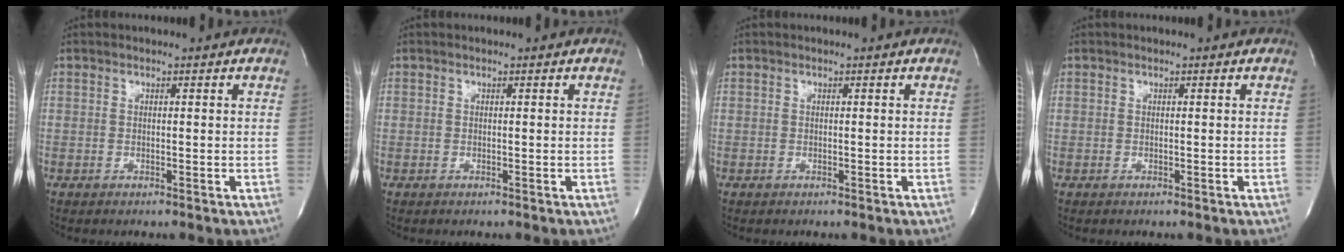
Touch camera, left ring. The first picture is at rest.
{"total": 0.0}
{"total": 0.0}
{"total": 0.0}